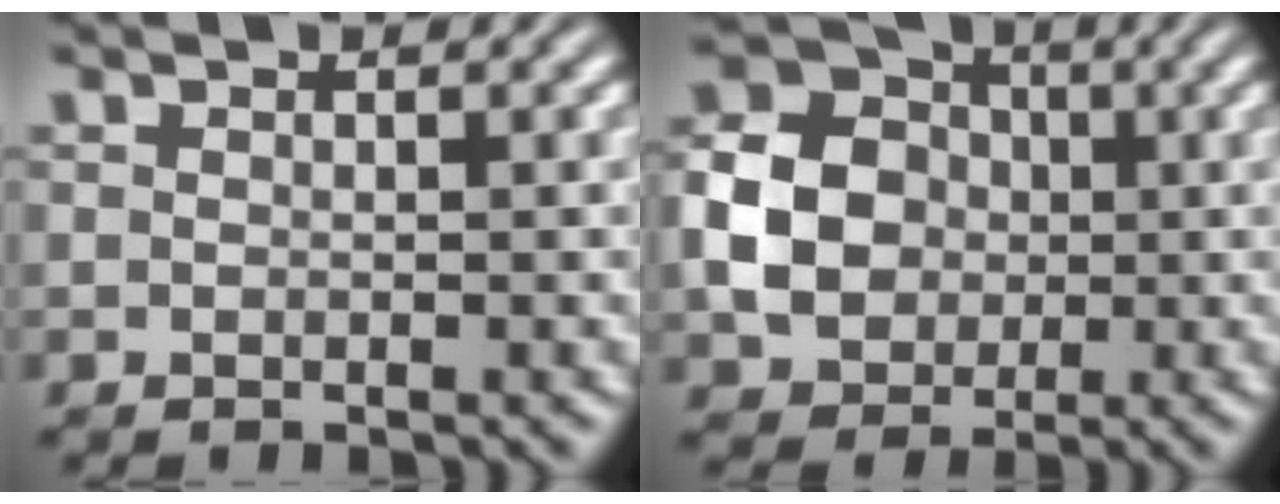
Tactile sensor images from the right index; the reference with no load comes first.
{"total": 8.6, "force": [0.7, 7.2, 4.6], "torque": [-0.091, -0.018, 0.015]}